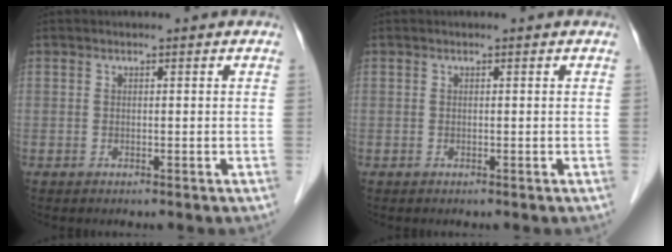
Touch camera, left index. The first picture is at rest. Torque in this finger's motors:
{"motor_torque": [-0.18, -0.19, 0.04, 0.00]}